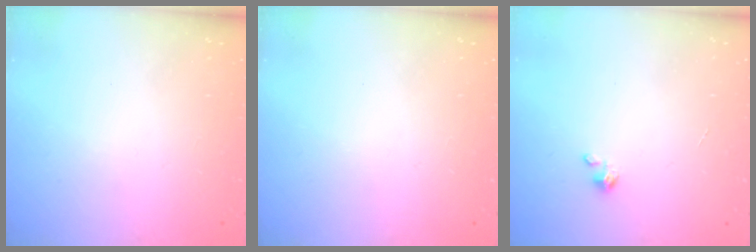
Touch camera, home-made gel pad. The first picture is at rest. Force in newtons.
{"total": 0.0}
{"total": 1.4, "press": 1.4, "slide": 0.3}